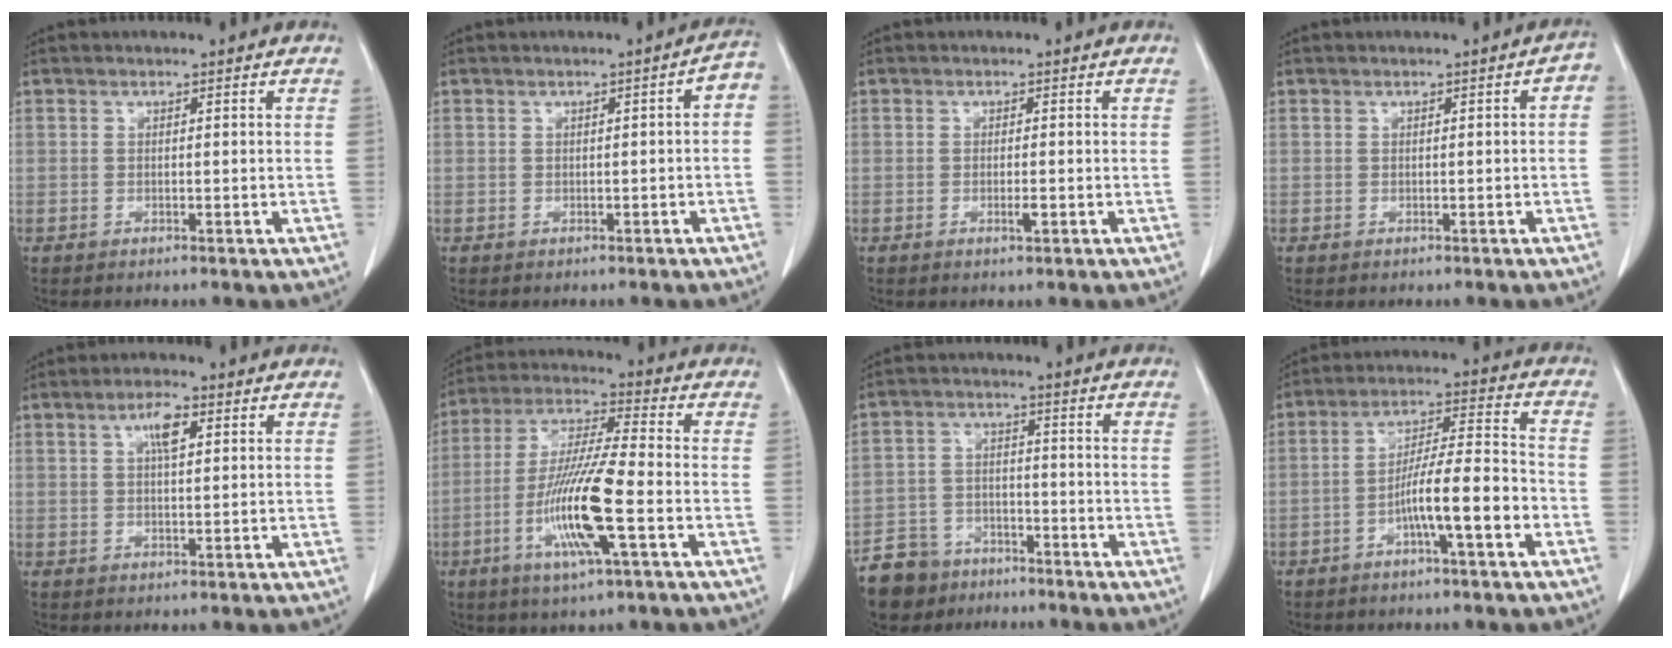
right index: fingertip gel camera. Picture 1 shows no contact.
{"total": 2.4, "force": [-0.5, 0.6, 2.3], "torque": [-0.028, 0.013, -0.006]}
{"total": 1.2, "force": [-0.5, 0.1, 1.0], "torque": [-0.019, -0.001, -0.009]}
{"total": 1.5, "force": [-0.3, 0.5, 1.4], "torque": [-0.012, 0.007, -0.002]}
{"total": 3.7, "force": [1.5, 0.9, 3.3], "torque": [-0.064, 0.003, 0.027]}
{"total": 13.3, "force": [-4.2, 0.5, 12.6], "torque": [-0.255, -0.012, -0.084]}
{"total": 8.0, "force": [-6.0, 5.2, 1.1], "torque": [-0.029, 0.001, -0.106]}
{"total": 9.9, "force": [-4.1, 0.5, 9.0], "torque": [-0.159, 0.017, -0.070]}